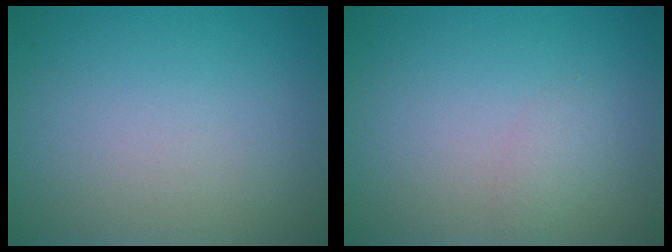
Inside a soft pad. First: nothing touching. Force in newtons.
{"total": 1.0, "press": 1.0, "slide": 0.1}